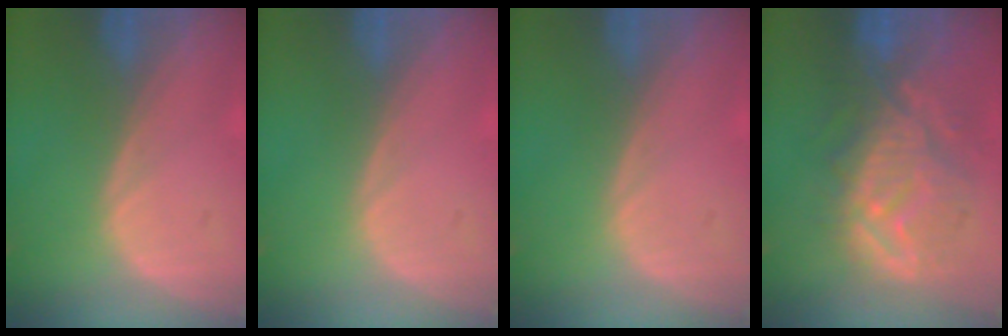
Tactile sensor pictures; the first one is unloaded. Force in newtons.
{"total": 0.0}
{"total": 0.0}
{"total": 10.7, "press": 10.2, "slide": 3.5}